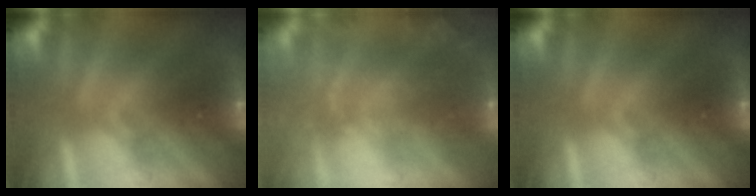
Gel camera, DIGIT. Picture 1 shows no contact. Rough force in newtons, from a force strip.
{"total": 6.2}
{"total": 0.0}